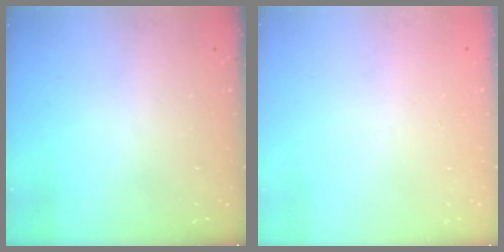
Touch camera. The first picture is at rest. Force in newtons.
{"total": 0.0}